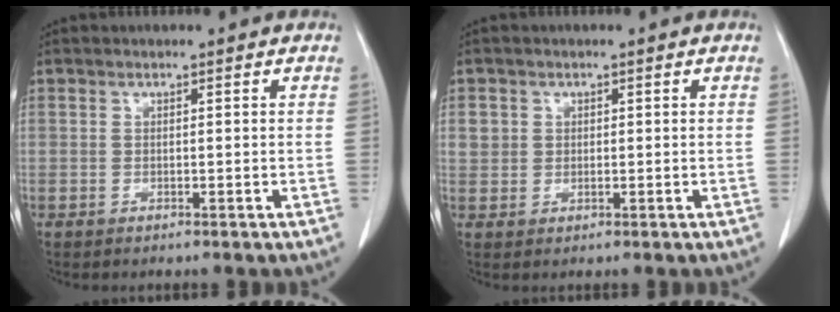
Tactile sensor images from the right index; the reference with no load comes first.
{"total": 2.5, "force": [0.8, 2.3, 0.5], "torque": [-0.002, 0.004, 0.015]}